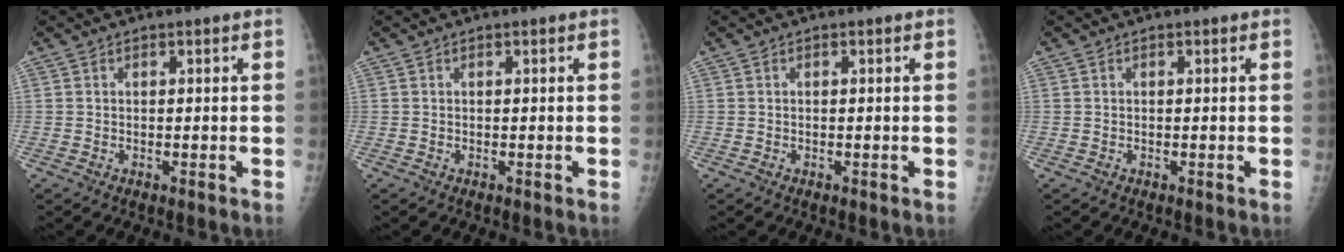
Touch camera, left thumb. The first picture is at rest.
{"total": 0.0}
{"total": 0.0}
{"total": 0.0}